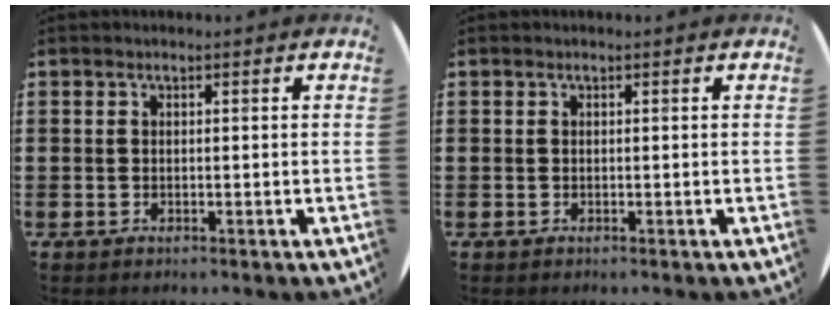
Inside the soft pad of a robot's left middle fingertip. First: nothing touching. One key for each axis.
{"total": 0.0}